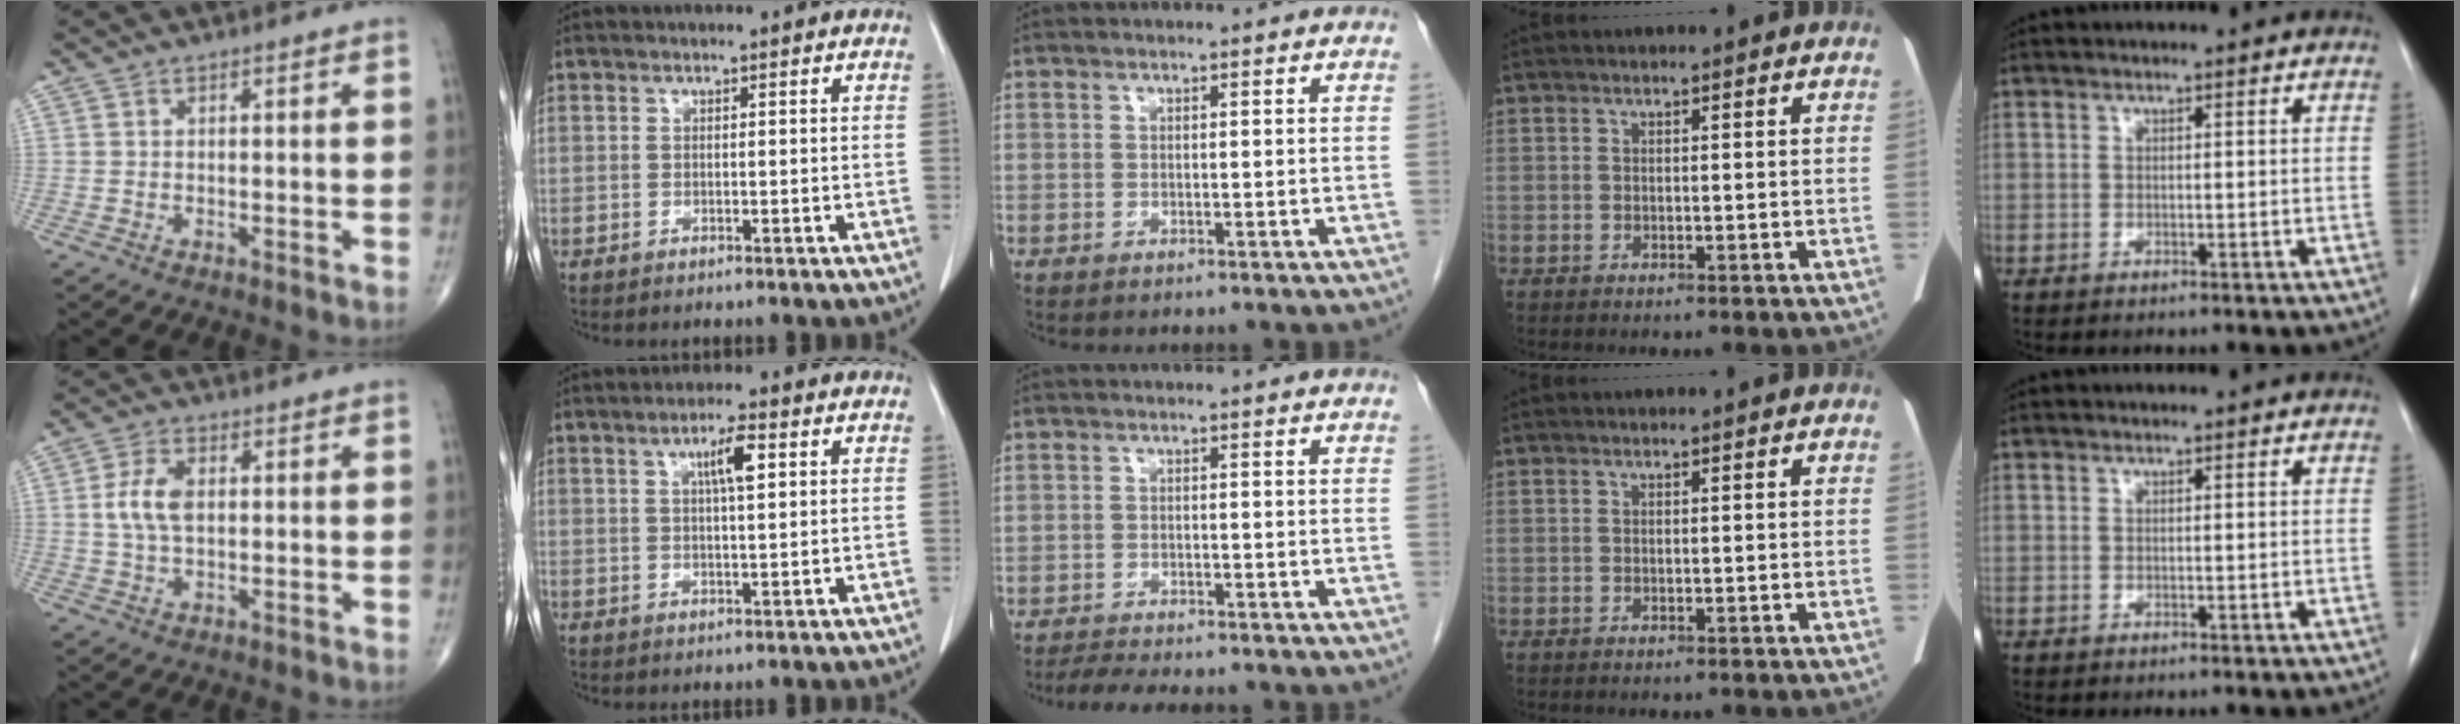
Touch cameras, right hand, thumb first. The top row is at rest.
{"thumb": {"total": 6.0, "force": [0.6, 3.4, 4.9], "torque": [-0.103, 0.005, 0.010]}, "index": {"total": 4.5, "force": [1.6, 0.5, 4.1], "torque": [-0.076, 0.002, 0.027]}, "middle": {"total": 6.2, "force": [-5.5, 0.9, 2.7], "torque": [-0.043, -0.012, -0.084]}}